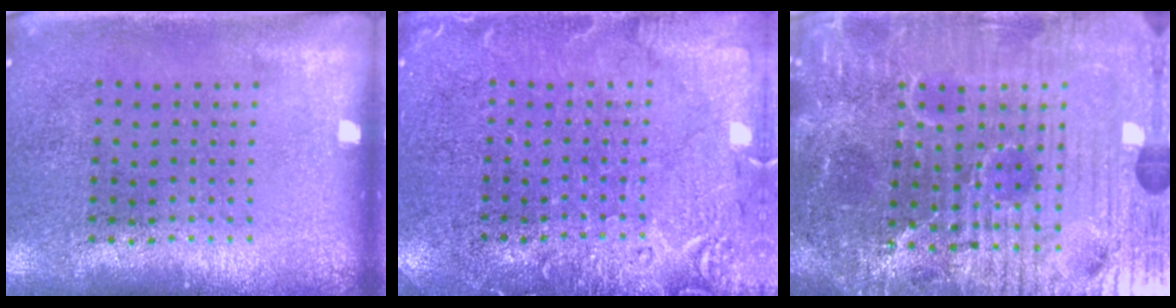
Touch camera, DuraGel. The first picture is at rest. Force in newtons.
{"total": 3.8, "press": 3.8, "slide": 0.6}
{"total": 7.2, "press": 6.5, "slide": 3.2}